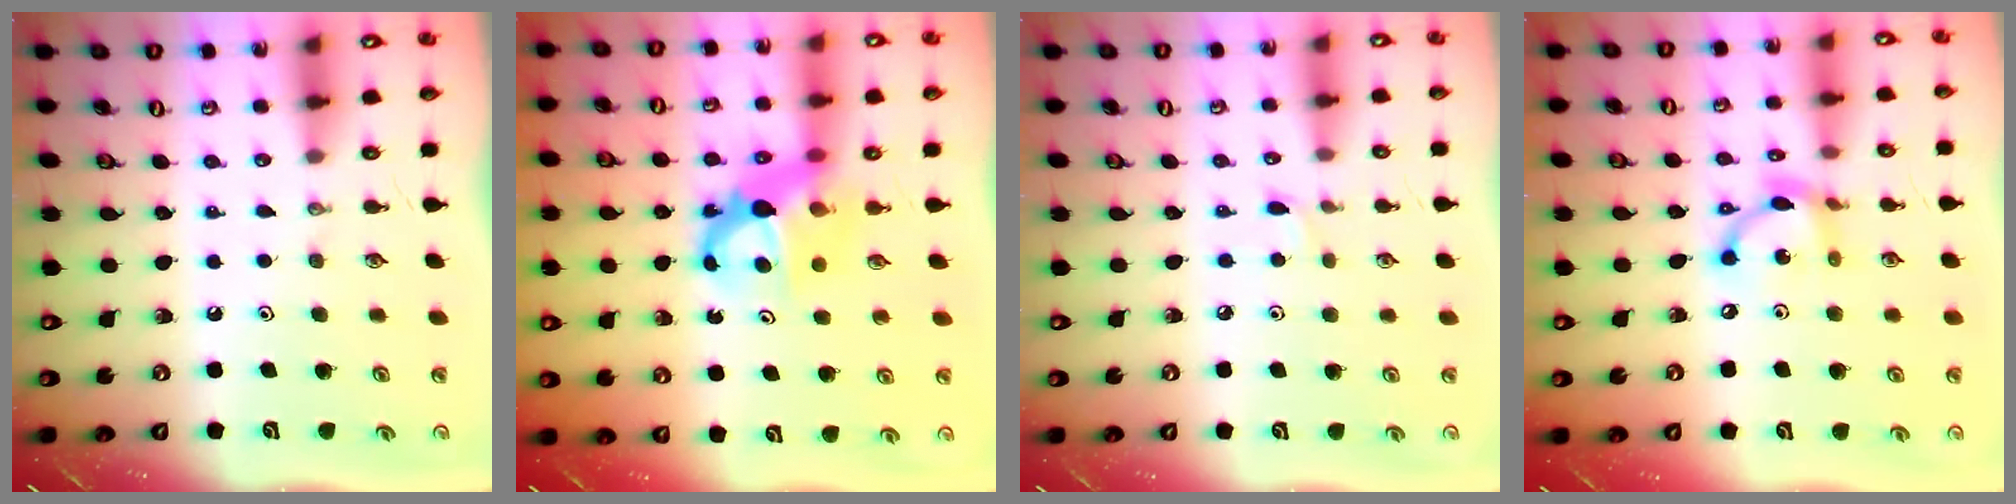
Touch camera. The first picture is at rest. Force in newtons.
{"total": 6.8, "press": 6.7, "slide": 0.4}
{"total": 1.9, "press": 1.9, "slide": 0.2}
{"total": 10.3, "press": 10.3, "slide": 0.4}